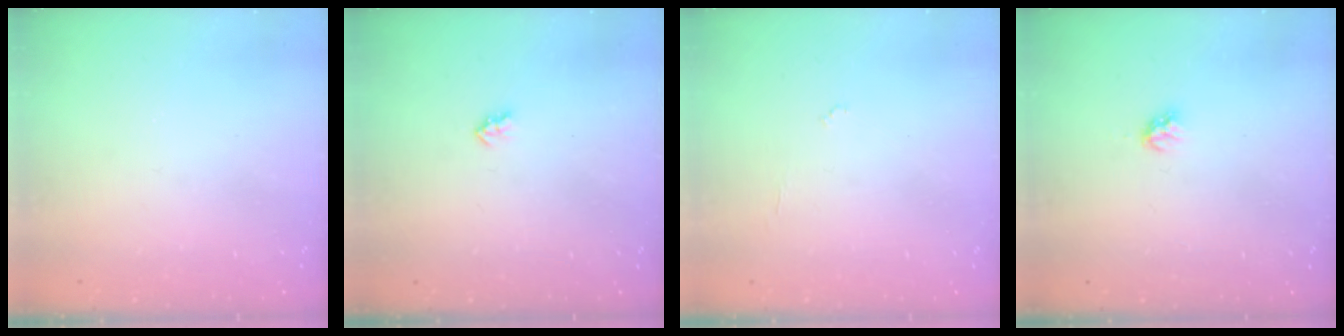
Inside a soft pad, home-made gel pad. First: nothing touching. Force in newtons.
{"total": 2.0, "press": 2.0, "slide": 0.3}
{"total": 3.9, "press": 3.9, "slide": 0.3}
{"total": 2.8, "press": 2.8, "slide": 0.2}